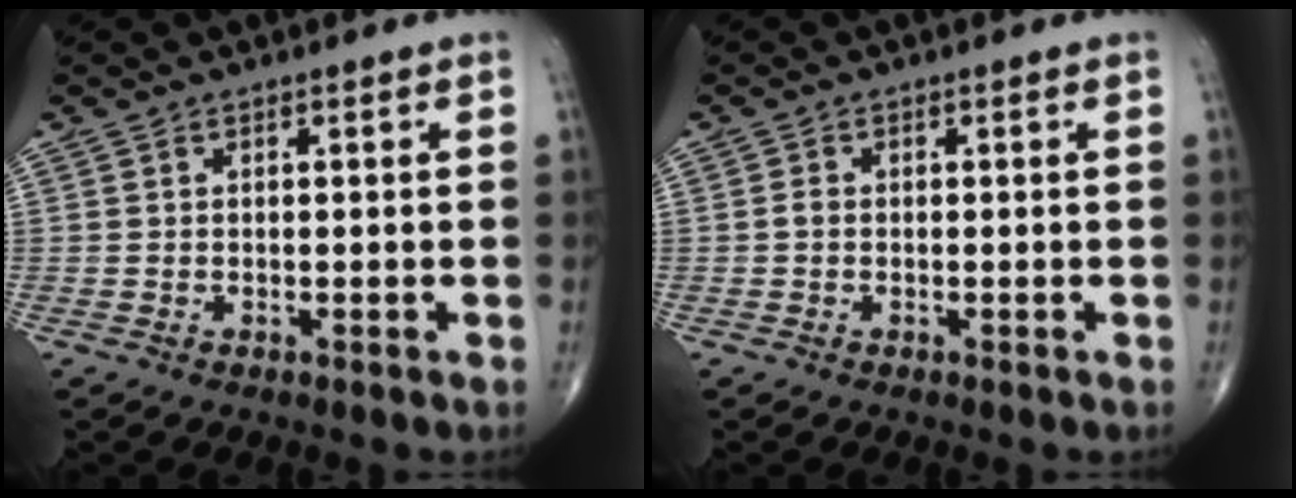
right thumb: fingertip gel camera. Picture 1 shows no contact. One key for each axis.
{"total": 1.0, "fx": -0.2, "fy": 0.7, "fz": 0.6, "tx": -0.009, "ty": 0.001, "tz": -0.006}